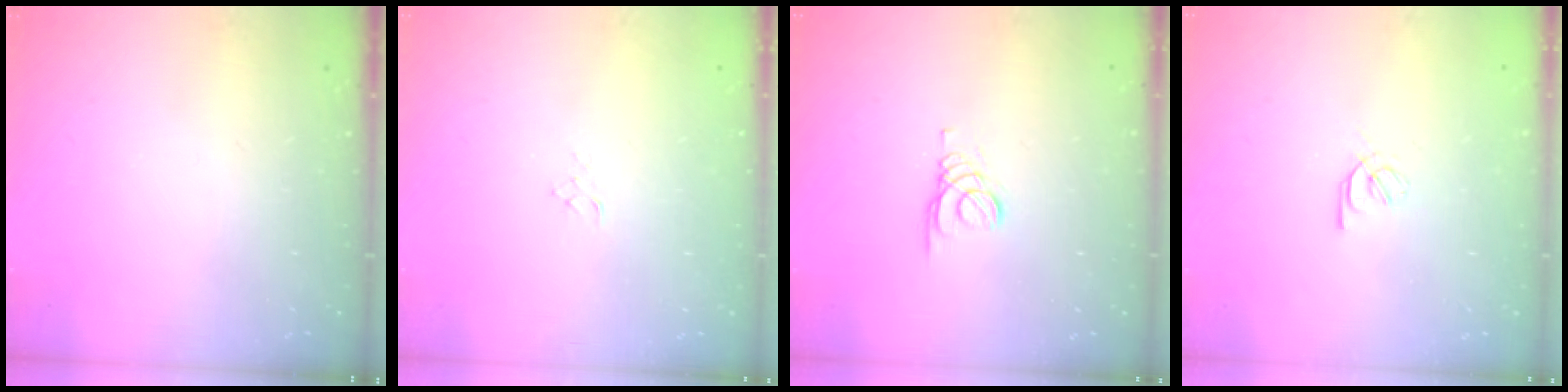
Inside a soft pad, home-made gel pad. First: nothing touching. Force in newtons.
{"total": 2.9, "press": 2.9, "slide": 0.3}
{"total": 1.6, "press": 1.5, "slide": 0.2}
{"total": 2.2, "press": 2.1, "slide": 0.6}